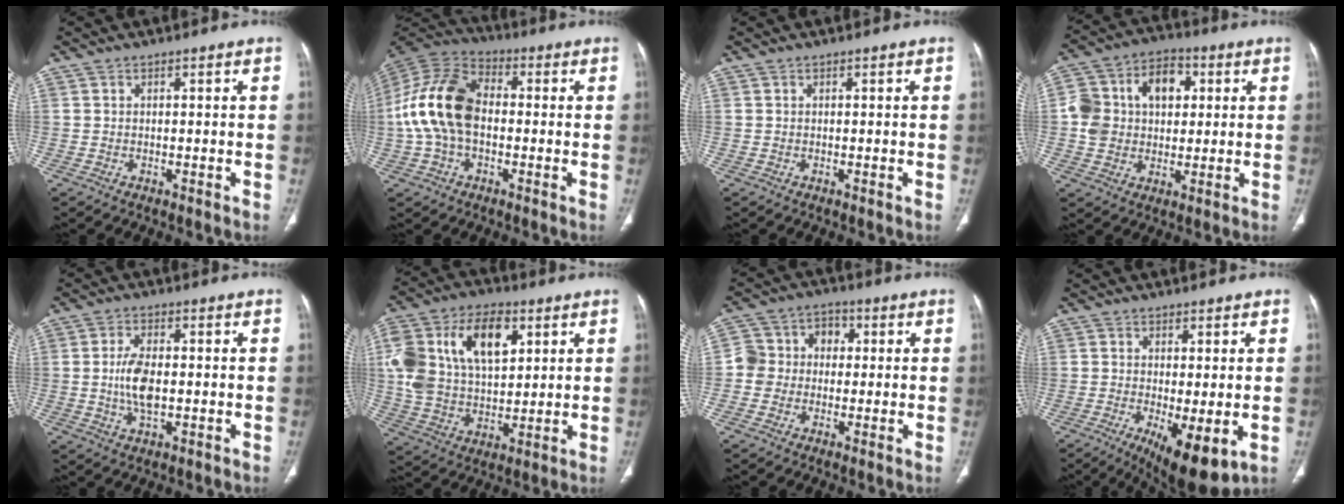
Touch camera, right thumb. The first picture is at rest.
{"total": 15.7, "force": [-0.8, 10.1, 11.9], "torque": [-0.241, 0.037, -0.021]}
{"total": 0.0}
{"total": 14.4, "force": [2.6, 10.8, 9.3], "torque": [-0.135, 0.020, 0.041]}
{"total": 6.9, "force": [-0.4, 3.4, 6.1], "torque": [-0.124, 0.000, -0.007]}
{"total": 20.6, "force": [6.7, 12.6, 14.9], "torque": [-0.277, 0.003, 0.121]}
{"total": 7.8, "force": [-0.1, 7.2, 3.1], "torque": [-0.026, 0.032, -0.012]}
{"total": 10.3, "force": [-3.0, 3.5, 9.2], "torque": [-0.142, -0.022, -0.037]}